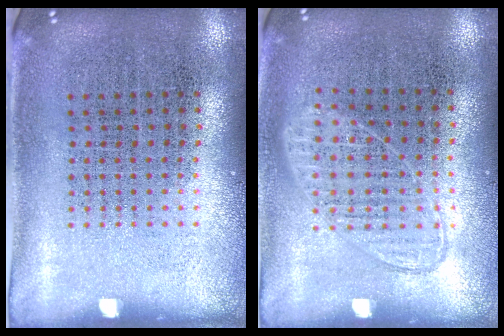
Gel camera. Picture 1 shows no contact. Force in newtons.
{"total": 0.9, "press": 0.9, "slide": 0.3}